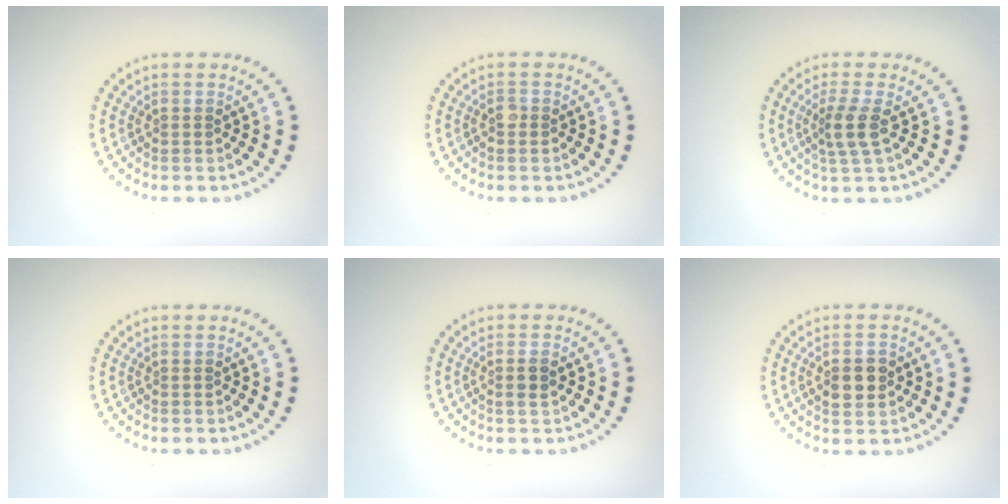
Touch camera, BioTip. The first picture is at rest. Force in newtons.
{"total": 0.8, "press": 0.7, "slide": 0.3}
{"total": 2.6, "press": 2.0, "slide": 1.6}
{"total": 0.0}
{"total": 1.3, "press": 1.2, "slide": 0.5}
{"total": 2.8, "press": 2.8, "slide": 0.1}